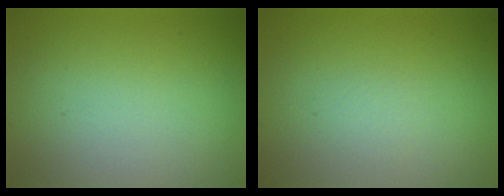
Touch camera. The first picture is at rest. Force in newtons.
{"total": 0.6, "press": 0.6, "slide": 0.1}